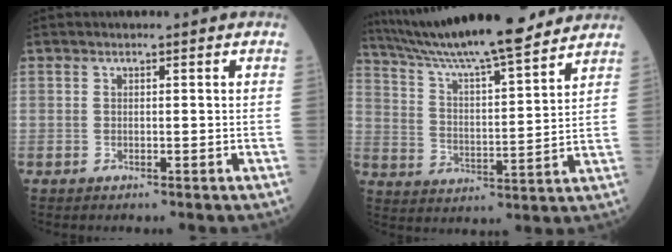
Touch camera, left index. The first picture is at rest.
{"total": 19.0, "force": [16.6, 1.0, 9.2], "torque": [-0.160, 0.011, 0.267]}